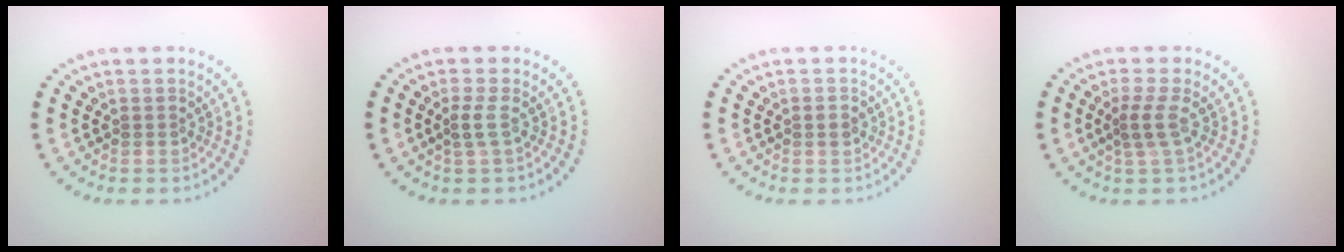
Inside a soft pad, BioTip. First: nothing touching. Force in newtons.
{"total": 1.1, "press": 0.8, "slide": 0.8}
{"total": 1.1, "press": 1.1, "slide": 0.1}
{"total": 2.0, "press": 1.5, "slide": 1.3}